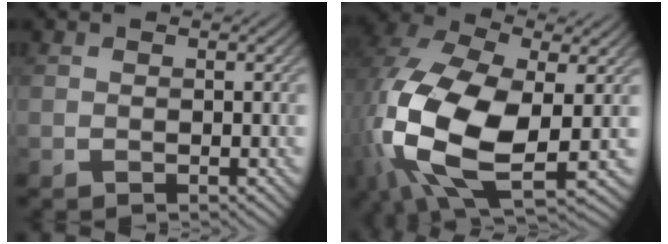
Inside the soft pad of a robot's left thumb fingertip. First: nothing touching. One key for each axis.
{"total": 17.1, "fx": -2.7, "fy": 9.5, "fz": 13.9, "tx": -0.331, "ty": -0.026, "tz": -0.038}